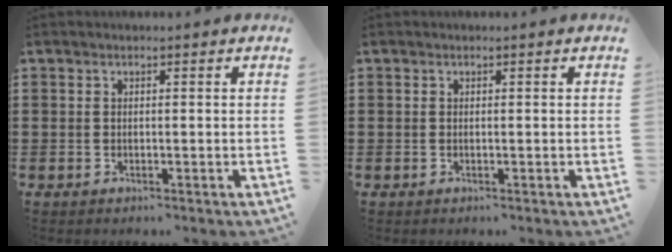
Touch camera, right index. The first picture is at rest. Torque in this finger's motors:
{"motor_torque": [-0.01, 0.01, 0.00, 0.00]}